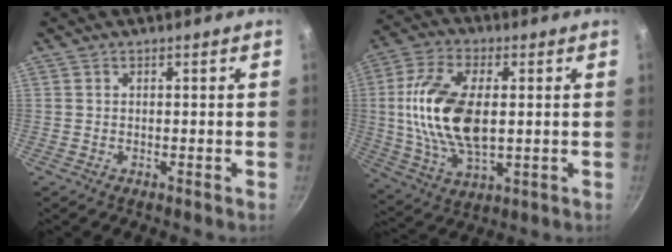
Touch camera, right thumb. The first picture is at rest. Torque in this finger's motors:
{"motor_torque": [2.25, 1.98, 1.80, -0.51, 0.20]}